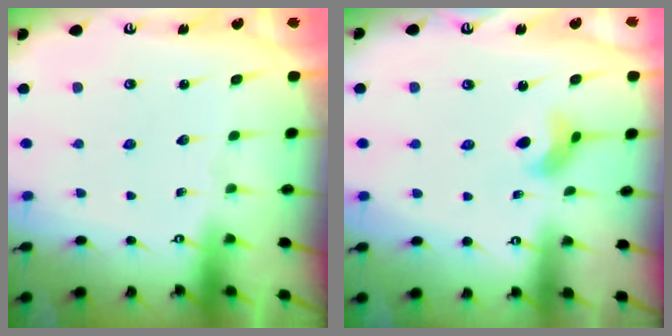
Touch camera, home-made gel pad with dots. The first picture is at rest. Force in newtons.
{"total": 5.2, "press": 5.2, "slide": 0.4}